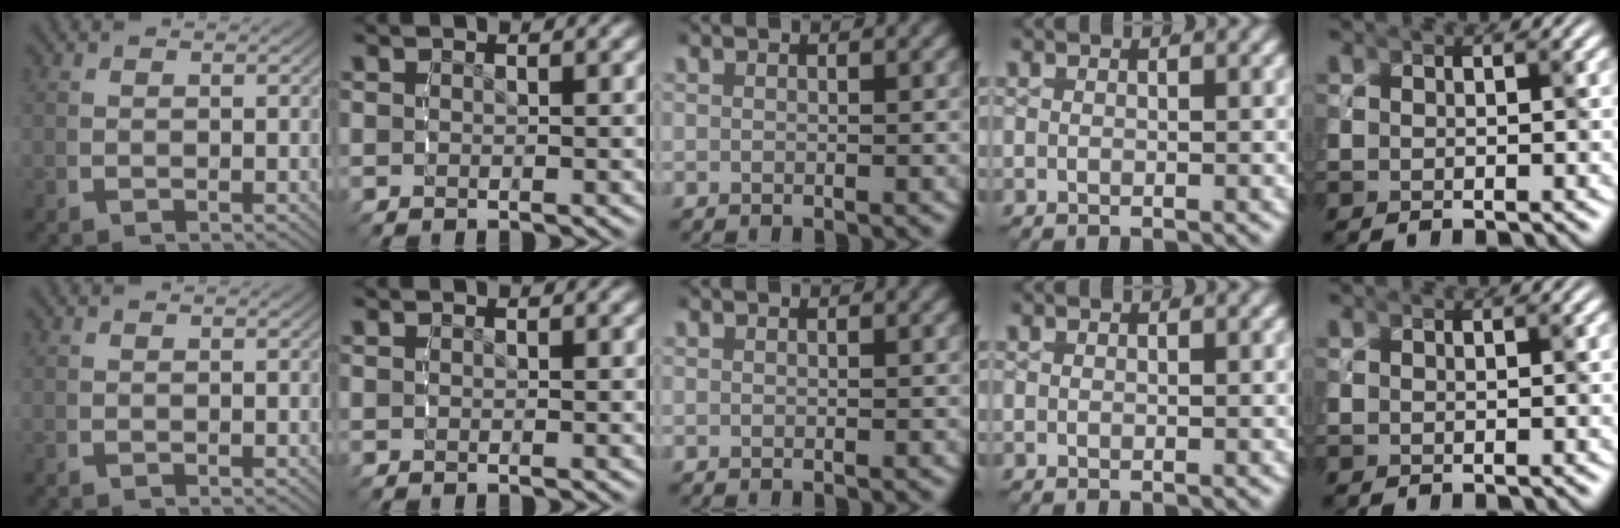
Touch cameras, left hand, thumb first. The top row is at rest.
{}